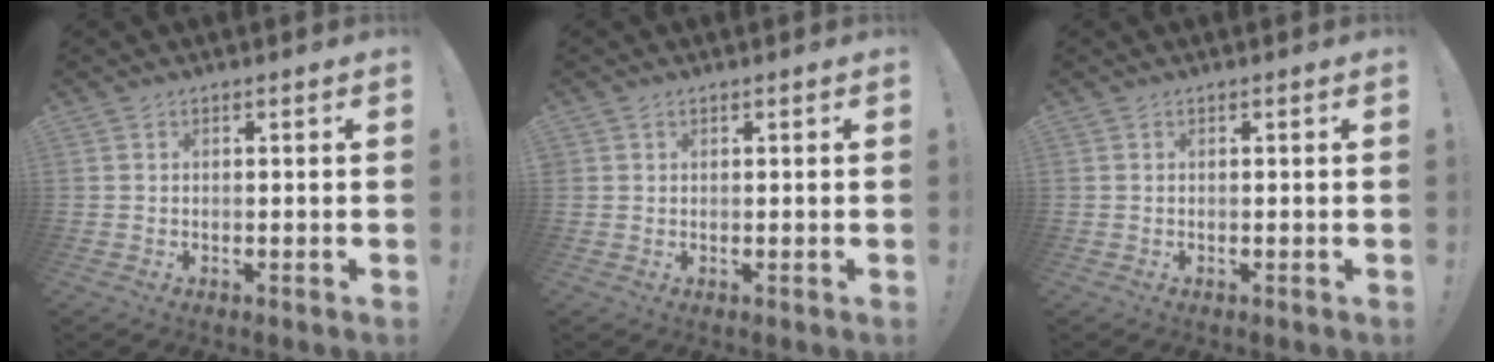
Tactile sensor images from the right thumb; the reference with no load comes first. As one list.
[{"total": 0.6, "force": [0.4, 0.4, 0.0], "torque": [0.008, -0.003, 0.007]}, {"total": 0.0}]